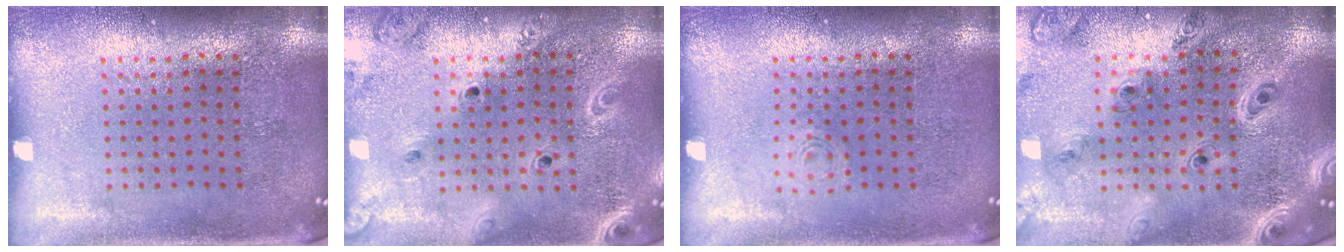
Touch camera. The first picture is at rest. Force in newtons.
{"total": 2.1, "press": 1.9, "slide": 0.9}
{"total": 0.7, "press": 0.7, "slide": 0.2}
{"total": 2.5, "press": 2.3, "slide": 1.1}